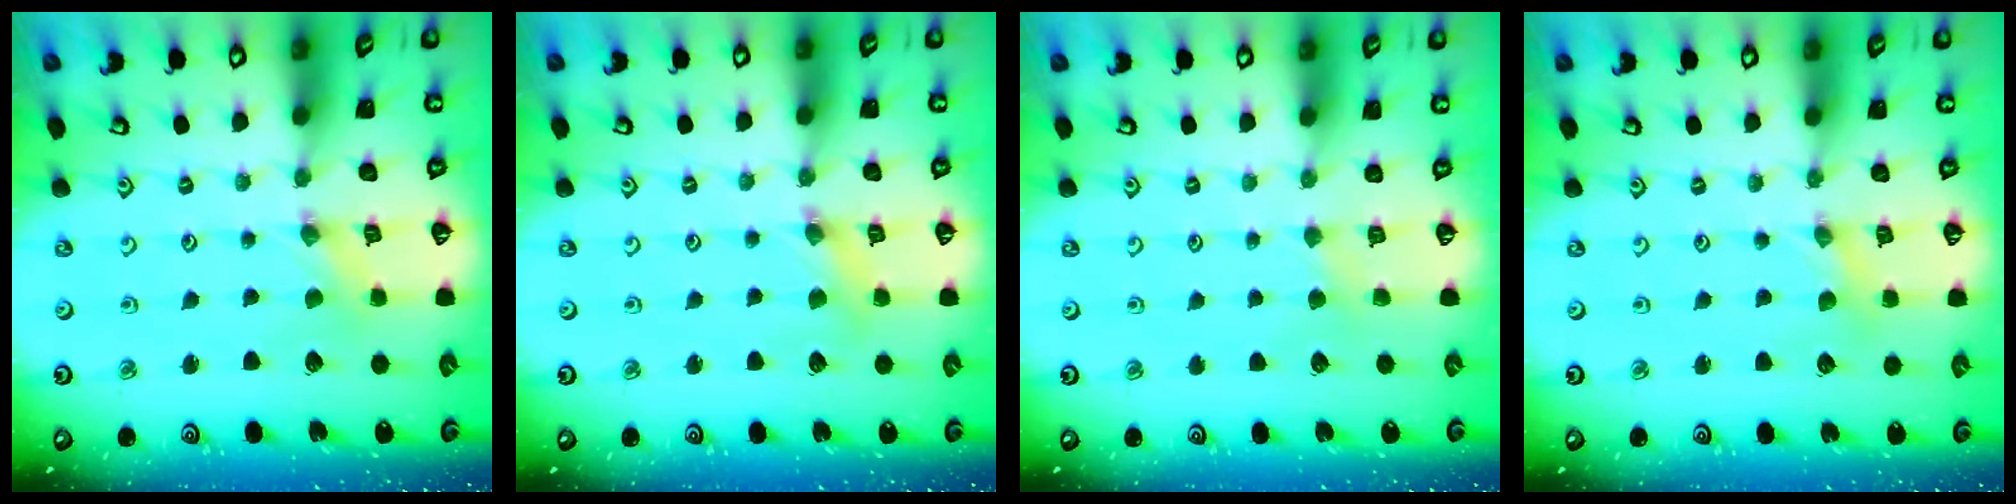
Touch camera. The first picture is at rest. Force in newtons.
{"total": 4.4, "press": 4.4, "slide": 0.4}
{"total": 2.2, "press": 2.2, "slide": 0.4}
{"total": 1.9, "press": 1.9, "slide": 0.3}